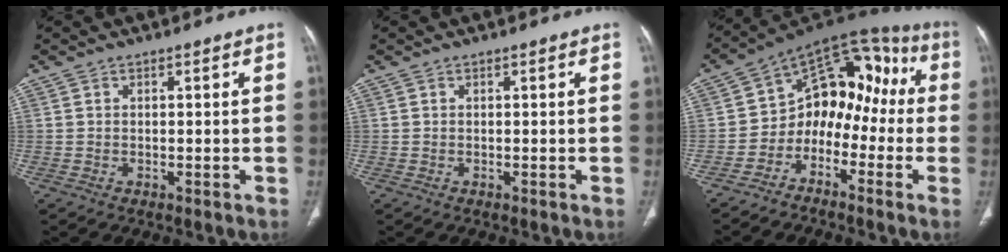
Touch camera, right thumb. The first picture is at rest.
{"total": 0.0}
{"total": 14.2, "force": [-3.6, 10.5, 8.9], "torque": [-0.070, 0.098, -0.075]}